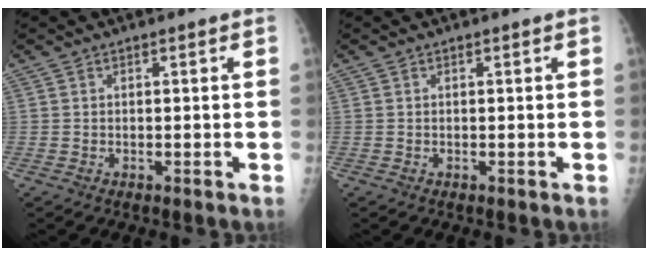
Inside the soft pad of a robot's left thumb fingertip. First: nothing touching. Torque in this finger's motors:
{"motor_torque": [0.00, 0.00, 0.00, 0.00, 0.00]}